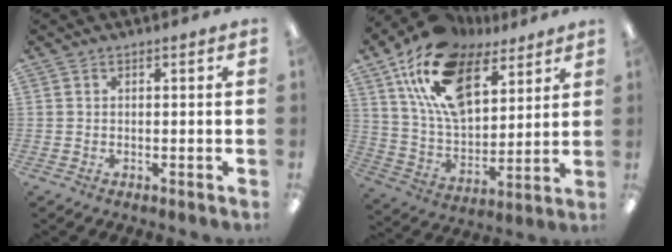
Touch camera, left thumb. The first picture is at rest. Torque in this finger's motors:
{"motor_torque": [0.81, 0.94, 1.45, -1.32, 0.54]}